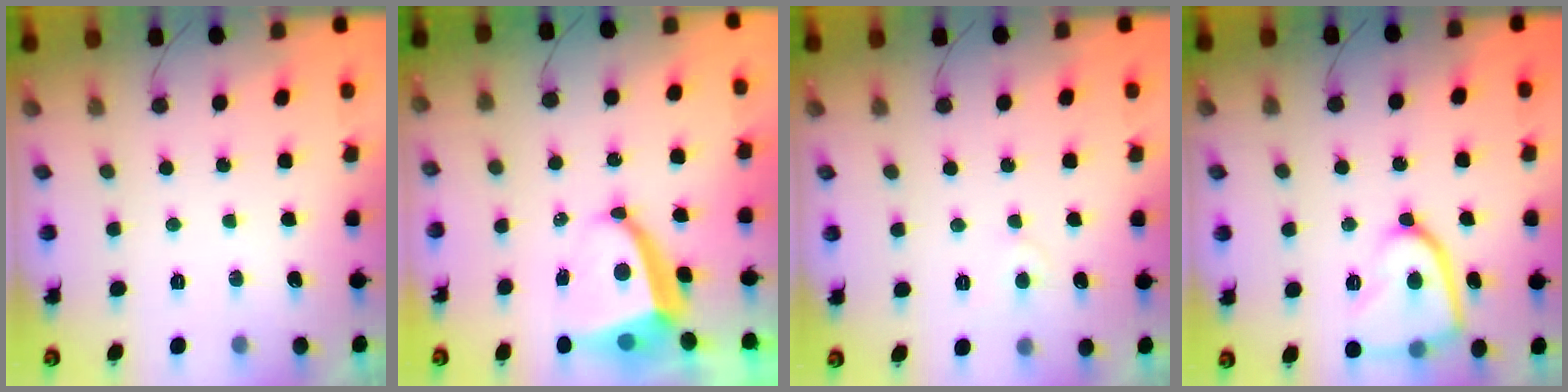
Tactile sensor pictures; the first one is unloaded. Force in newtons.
{"total": 7.2, "press": 7.1, "slide": 1.0}
{"total": 4.2, "press": 4.1, "slide": 0.4}
{"total": 13.5, "press": 13.5, "slide": 1.5}